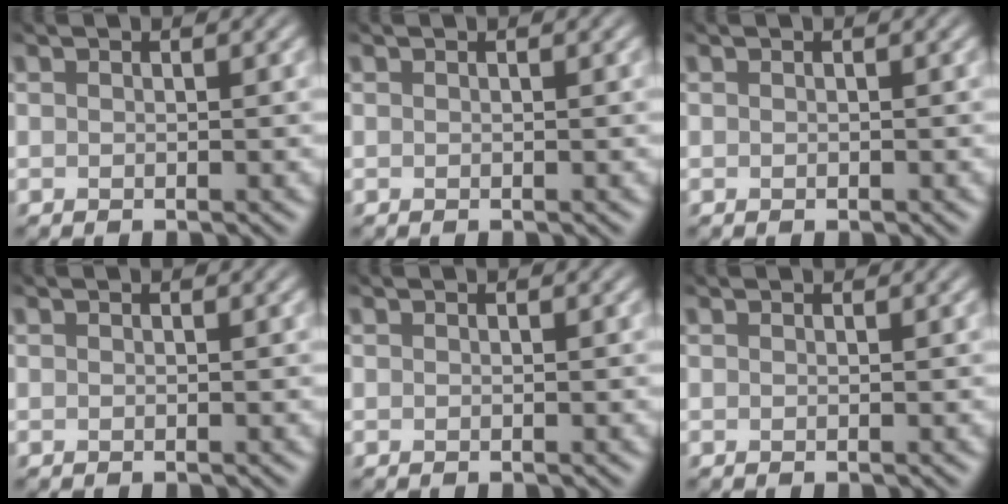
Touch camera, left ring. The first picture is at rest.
{"total": 0.0}
{"total": 0.0}
{"total": 0.0}
{"total": 0.0}
{"total": 0.0}